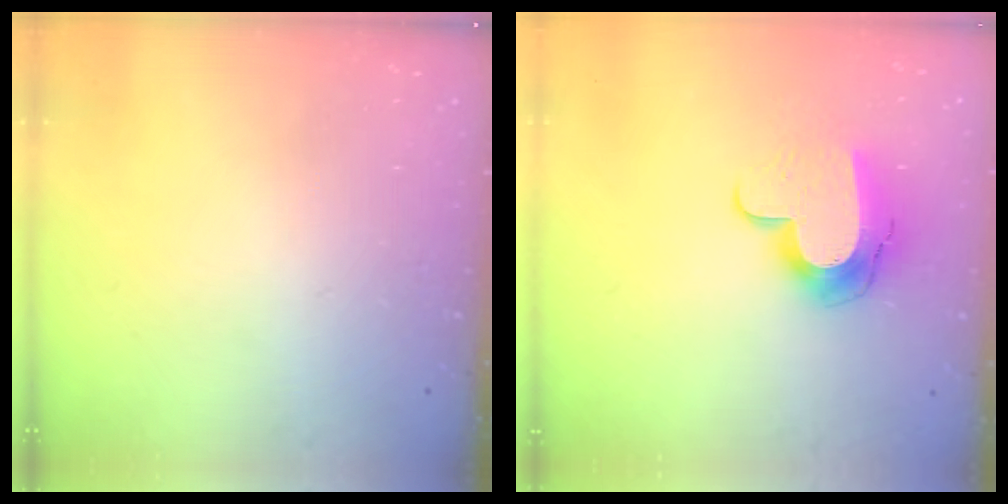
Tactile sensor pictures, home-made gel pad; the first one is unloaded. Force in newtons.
{"total": 12.1, "press": 12.0, "slide": 0.9}